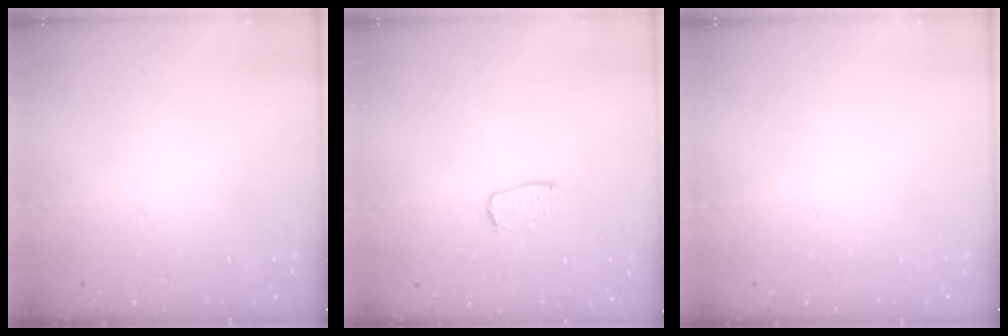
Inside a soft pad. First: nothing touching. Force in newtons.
{"total": 5.8, "press": 5.8, "slide": 0.4}
{"total": 0.0}